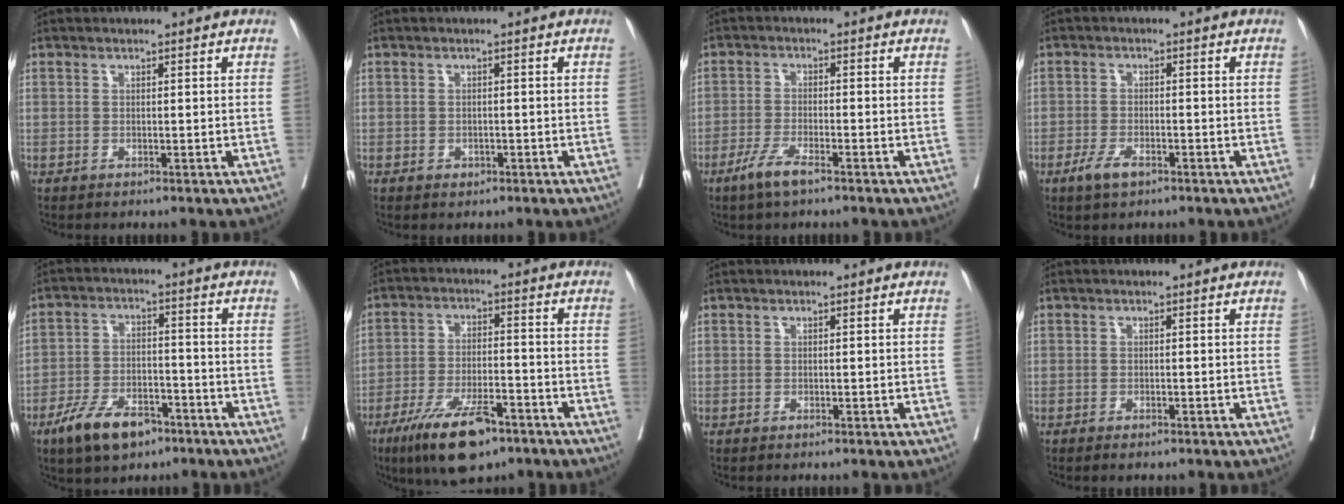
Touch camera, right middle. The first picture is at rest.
{"total": 1.1, "force": [-0.6, 0.9, 0.5], "torque": [-0.008, 0.002, -0.005]}
{"total": 4.3, "force": [-2.9, 0.6, 3.1], "torque": [-0.067, -0.006, -0.057]}
{"total": 3.4, "force": [-2.1, 1.2, 2.4], "torque": [-0.049, -0.001, -0.038]}
{"total": 9.1, "force": [-6.0, 4.1, 5.5], "torque": [-0.105, -0.001, -0.104]}
{"total": 11.5, "force": [-7.5, 3.3, 8.0], "torque": [-0.146, -0.015, -0.127]}
{"total": 0.0}
{"total": 1.0, "force": [-0.7, 0.3, 0.6], "torque": [-0.011, -0.002, -0.007]}